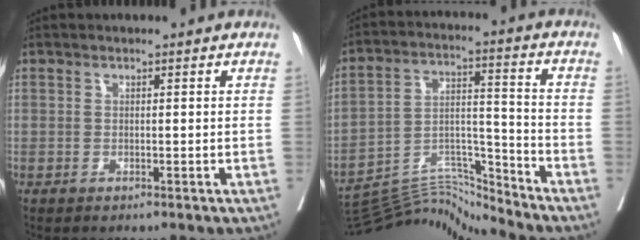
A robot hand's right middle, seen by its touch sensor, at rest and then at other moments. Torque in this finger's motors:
{"motor_torque": [-1.14, -0.67, -0.57, -0.14]}